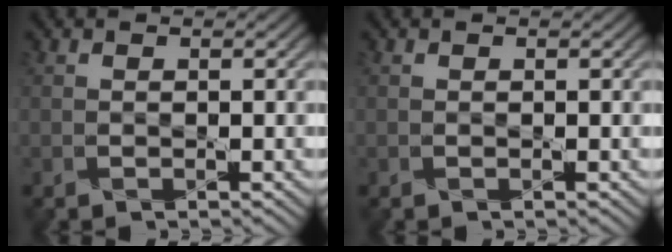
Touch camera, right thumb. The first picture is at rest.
{"total": 0.0}